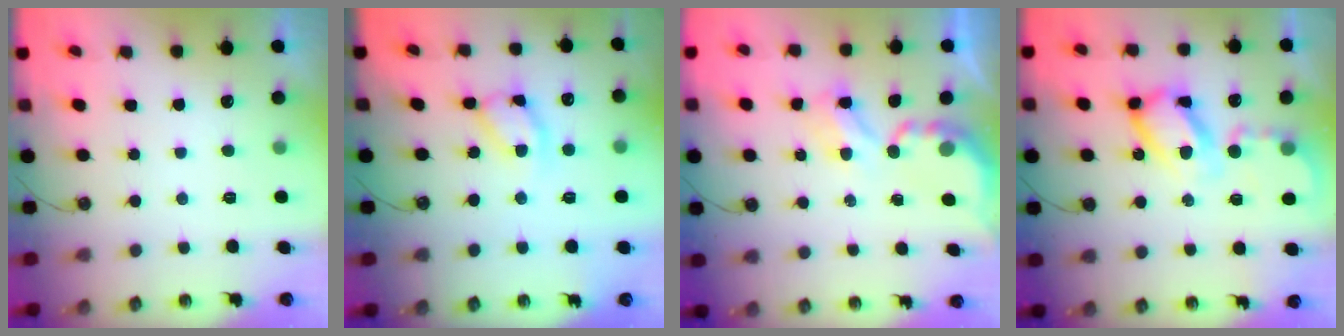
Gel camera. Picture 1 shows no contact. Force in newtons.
{"total": 13.2, "press": 13.2, "slide": 1.0}
{"total": 3.7, "press": 3.7, "slide": 0.2}
{"total": 13.9, "press": 13.8, "slide": 1.3}